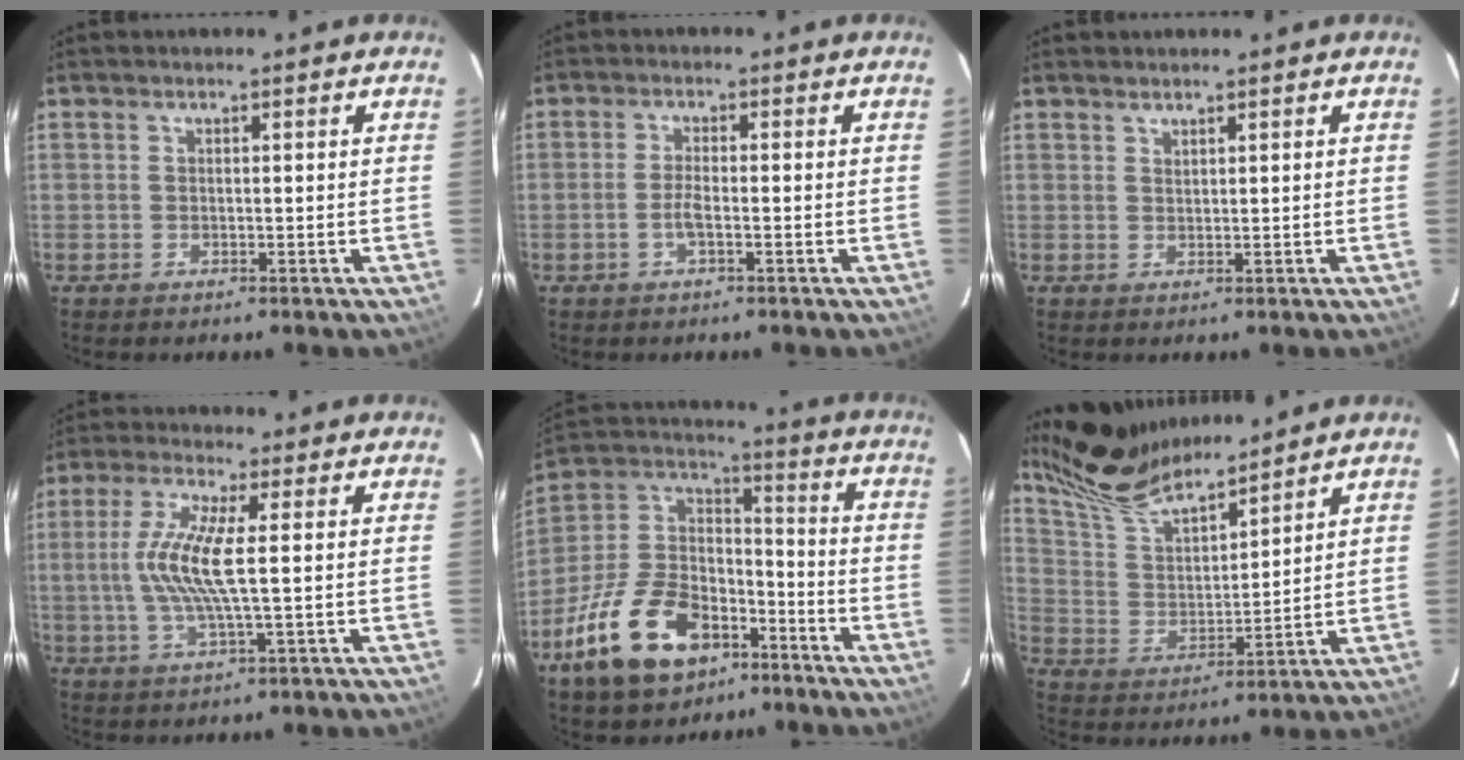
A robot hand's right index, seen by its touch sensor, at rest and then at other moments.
{"total": 2.6, "force": [-1.0, 0.5, 2.3], "torque": [-0.050, 0.004, -0.021]}
{"total": 1.0, "force": [1.0, 0.0, 0.2], "torque": [-0.004, 0.000, 0.019]}
{"total": 9.8, "force": [0.5, 1.1, 9.8], "torque": [-0.198, 0.002, 0.010]}
{"total": 21.5, "force": [-12.2, 12.2, 12.7], "torque": [-0.273, 0.017, -0.200]}
{"total": 13.3, "force": [12.2, 2.2, 4.9], "torque": [-0.098, 0.001, 0.241]}